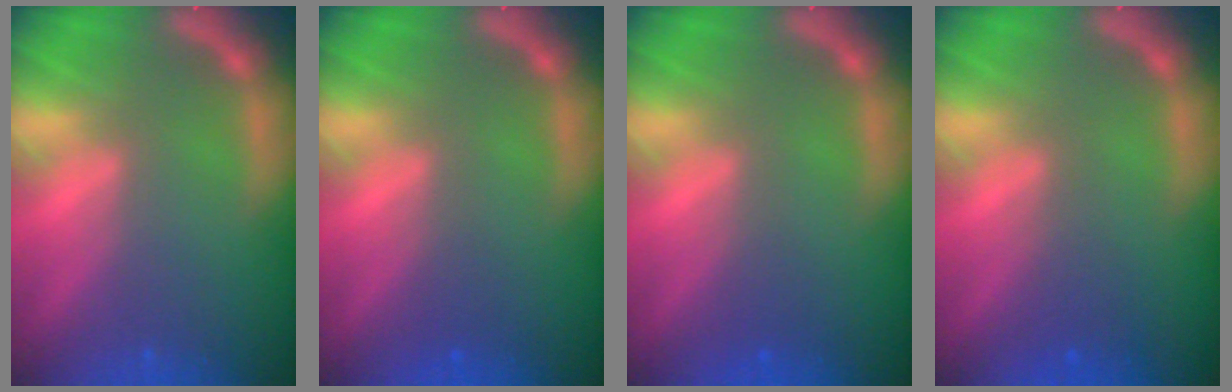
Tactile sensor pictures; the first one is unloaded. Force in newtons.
{"total": 1.0}
{"total": 1.0}
{"total": 1.4}